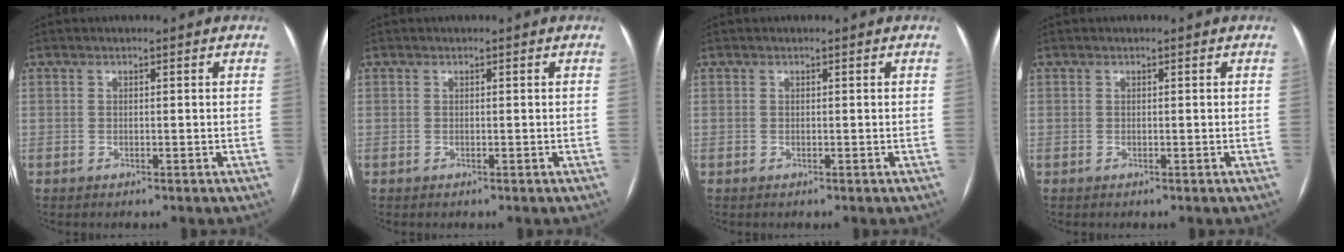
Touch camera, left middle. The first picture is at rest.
{"total": 0.0}
{"total": 0.0}
{"total": 0.0}